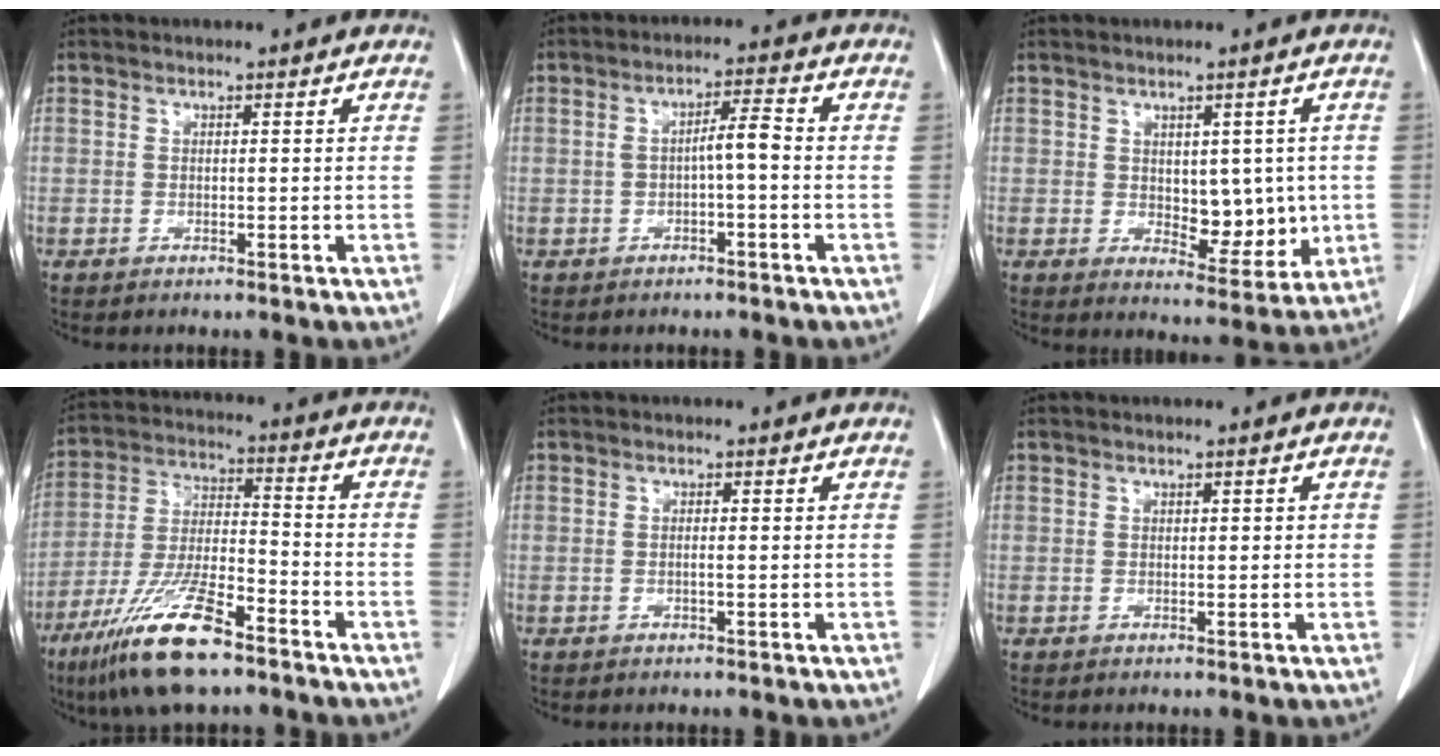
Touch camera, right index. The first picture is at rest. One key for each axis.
{"total": 3.8, "fx": -0.5, "fy": 0.6, "fz": 3.7, "tx": -0.060, "ty": 0.015, "tz": -0.002}
{"total": 6.9, "fx": 0.2, "fy": 3.7, "fz": 5.8, "tx": -0.067, "ty": -0.003, "tz": 0.019}
{"total": 14.6, "fx": -9.6, "fy": 2.7, "fz": 10.7, "tx": -0.220, "ty": -0.027, "tz": -0.174}
{"total": 0.6, "fx": 0.0, "fy": 0.0, "fz": 0.6, "tx": -0.010, "ty": 0.002, "tz": 0.001}
{"total": 0.7, "fx": 0.2, "fy": 0.3, "fz": 0.6, "tx": -0.007, "ty": 0.002, "tz": 0.004}